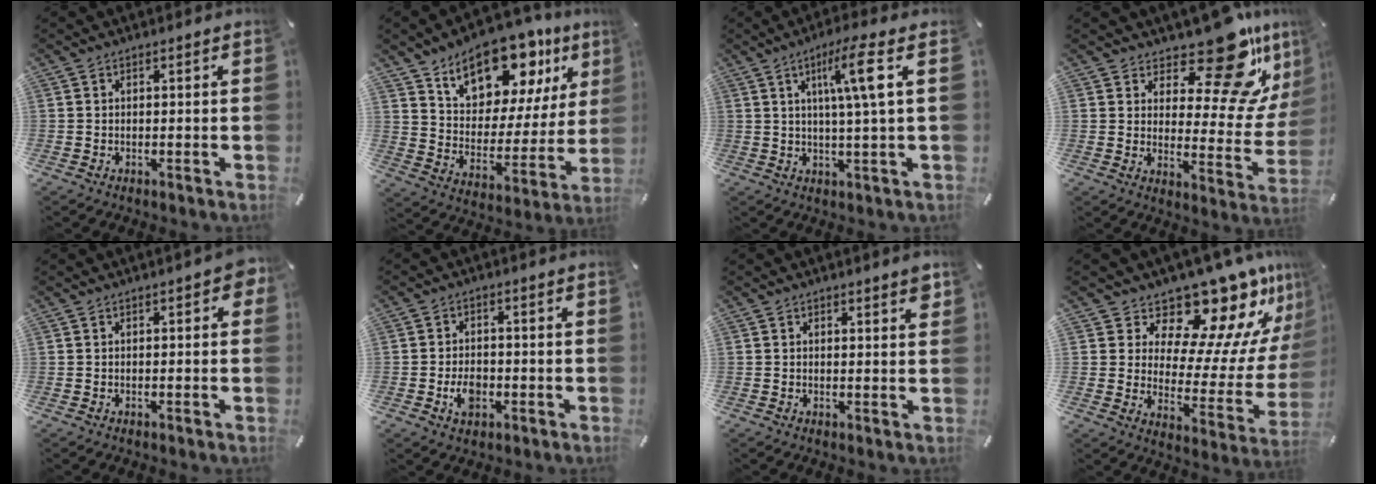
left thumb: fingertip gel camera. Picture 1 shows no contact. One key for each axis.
{"total": 17.7, "fx": 12.9, "fy": 9.5, "fz": 7.6, "tx": -0.116, "ty": -0.094, "tz": 0.227}
{"total": 10.3, "fx": 3.2, "fy": 0.5, "fz": 9.8, "tx": -0.176, "ty": -0.001, "tz": 0.044}
{"total": 16.9, "fx": 13.2, "fy": 5.8, "fz": 8.7, "tx": -0.111, "ty": -0.123, "tz": 0.218}
{"total": 3.1, "fx": 0.4, "fy": 1.0, "fz": 2.9, "tx": -0.038, "ty": 0.000, "tz": 0.004}
{"total": 5.1, "fx": -1.5, "fy": 3.5, "fz": 3.4, "tx": -0.071, "ty": 0.005, "tz": -0.027}
{"total": 1.9, "fx": 1.4, "fy": 0.4, "fz": 1.1, "tx": -0.015, "ty": -0.004, "tz": 0.024}
{"total": 16.0, "fx": 14.1, "fy": 5.6, "fz": 5.0, "tx": -0.070, "ty": -0.142, "tz": 0.232}